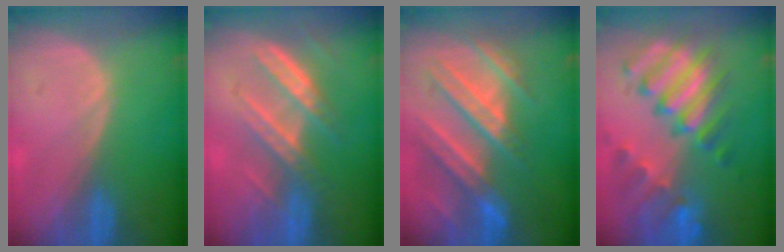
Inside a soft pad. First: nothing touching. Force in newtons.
{"total": 7.3, "press": 6.8, "slide": 2.8}
{"total": 10.8, "press": 9.7, "slide": 4.7}
{"total": 11.3, "press": 9.8, "slide": 5.8}